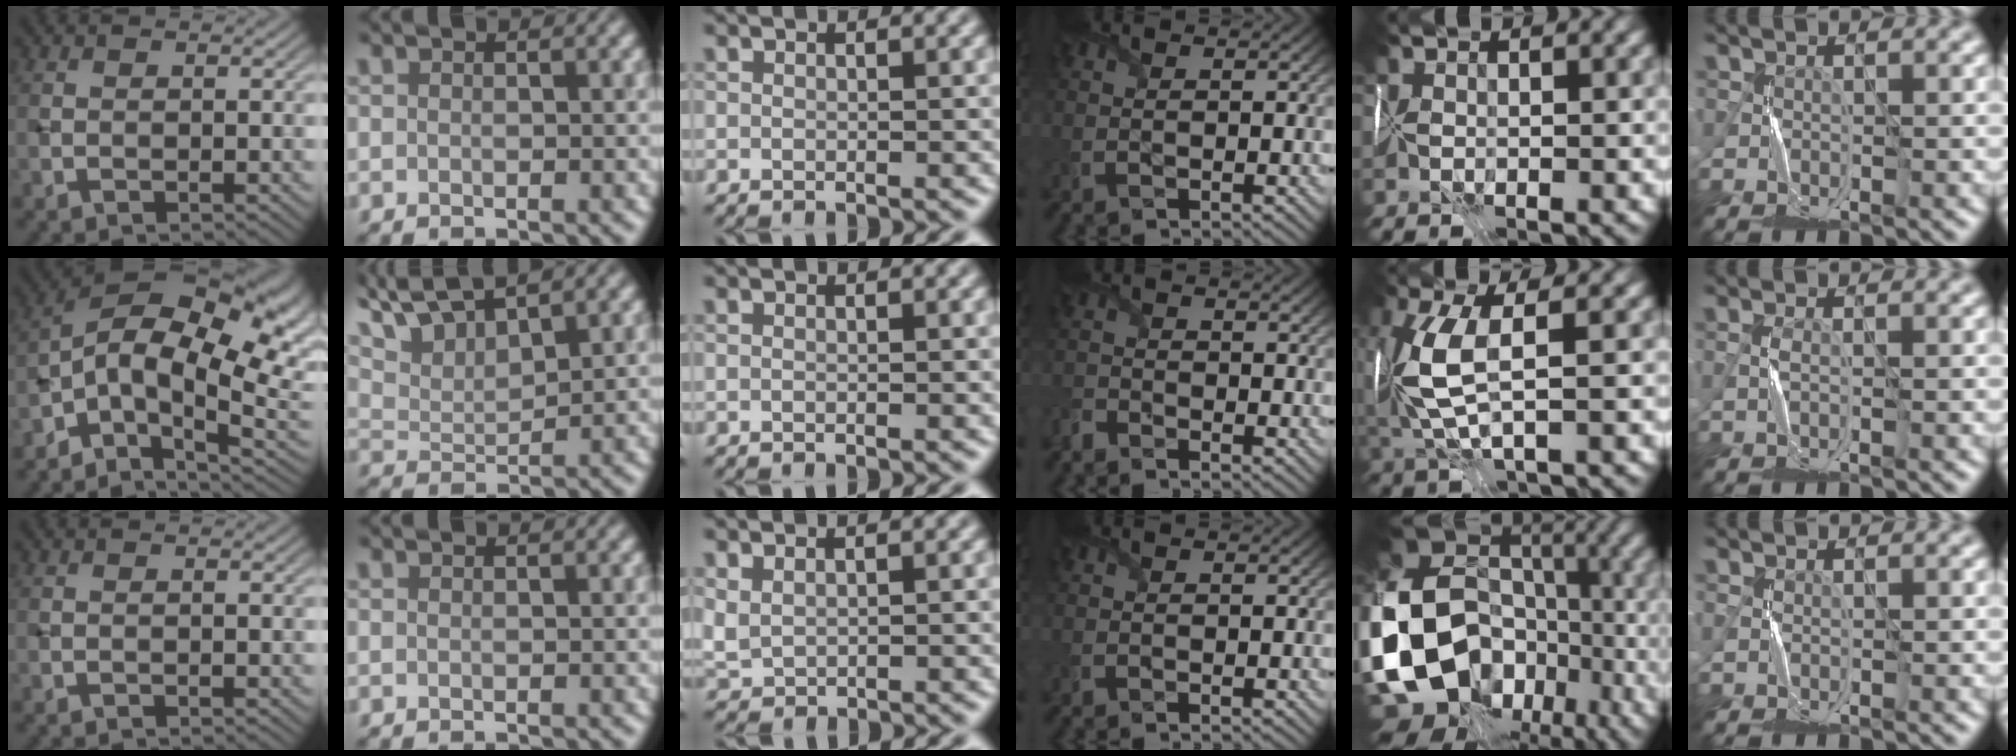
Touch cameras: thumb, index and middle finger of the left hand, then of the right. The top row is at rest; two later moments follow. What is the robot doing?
{"motion": "fold", "object": "map"}